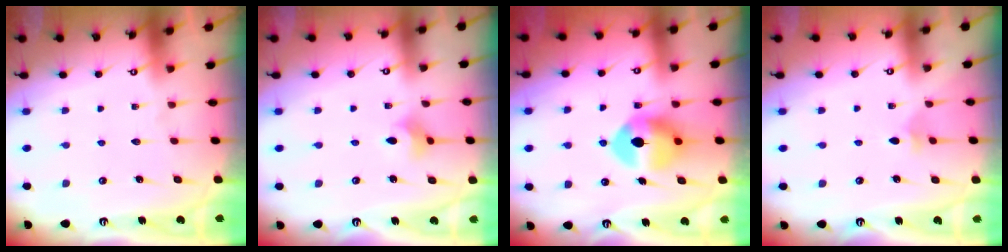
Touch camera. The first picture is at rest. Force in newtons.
{"total": 4.4, "press": 4.3, "slide": 0.6}
{"total": 10.0, "press": 9.9, "slide": 1.7}
{"total": 3.0, "press": 2.9, "slide": 0.7}